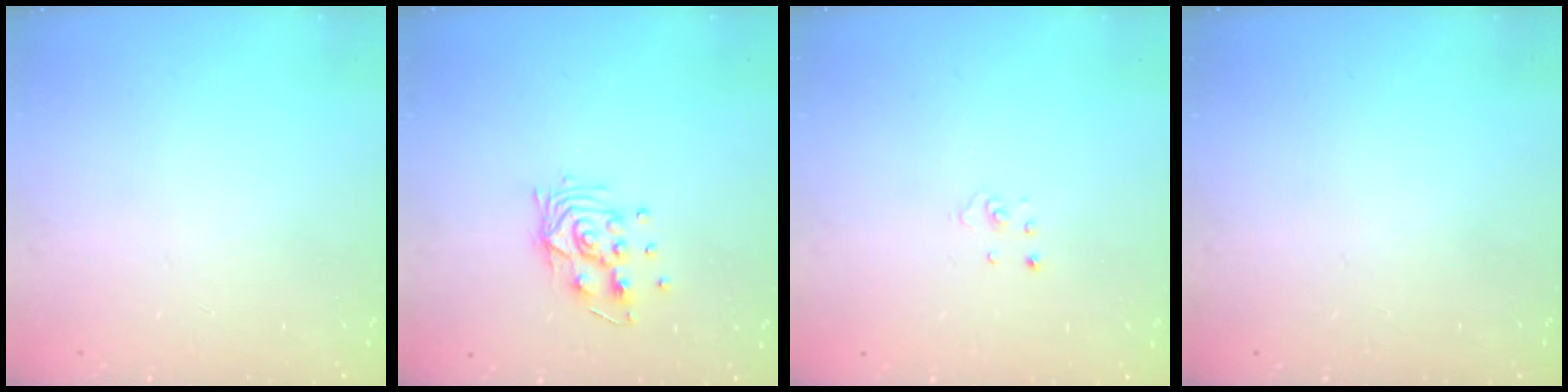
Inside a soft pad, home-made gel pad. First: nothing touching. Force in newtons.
{"total": 8.9, "press": 8.9, "slide": 0.7}
{"total": 1.1, "press": 1.1, "slide": 0.1}
{"total": 0.0}